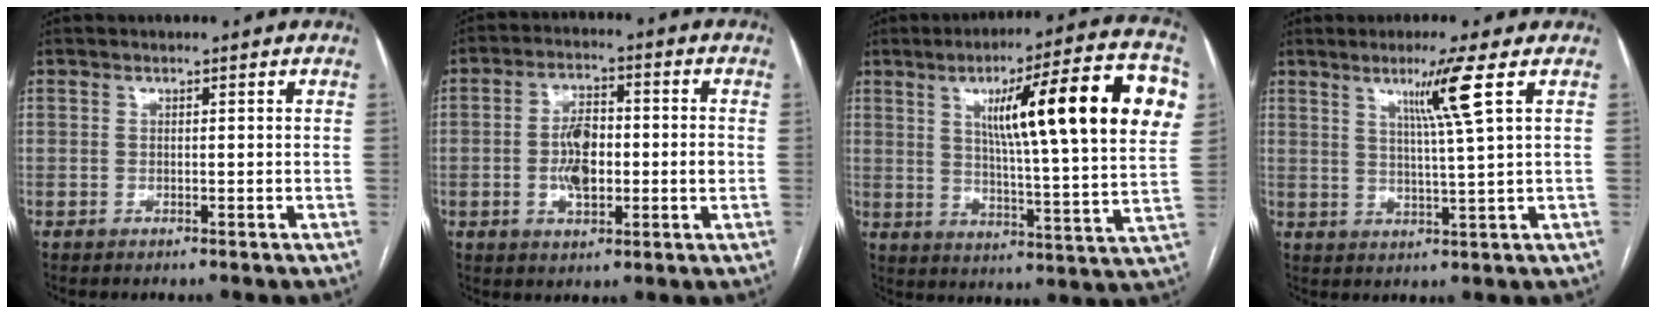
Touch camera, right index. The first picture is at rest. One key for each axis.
{"total": 8.3, "fx": -0.9, "fy": 3.3, "fz": 7.5, "tx": -0.147, "ty": 0.014, "tz": -0.015}
{"total": 23.1, "fx": 7.2, "fy": 1.8, "fz": 21.9, "tx": -0.294, "ty": 0.023, "tz": 0.097}
{"total": 6.6, "fx": 3.0, "fy": -1.9, "fz": 5.6, "tx": -0.102, "ty": -0.011, "tz": 0.056}